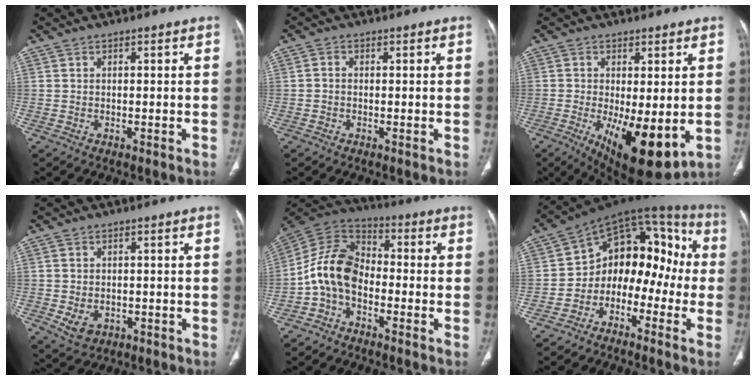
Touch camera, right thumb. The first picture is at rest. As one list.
[{"total": 0.9, "force": [-0.2, 0.8, 0.5], "torque": [-0.006, 0.002, -0.006]}, {"total": 13.6, "force": [-2.9, 5.1, 12.3], "torque": [-0.190, -0.030, -0.026]}, {"total": 4.0, "force": [-0.9, 3.1, 2.3], "torque": [-0.038, 0.001, -0.003]}, {"total": 10.9, "force": [-3.1, 7.3, 7.4], "torque": [-0.136, 0.053, -0.074]}, {"total": 15.1, "force": [-3.9, 10.8, 9.9], "torque": [-0.081, 0.100, -0.075]}]